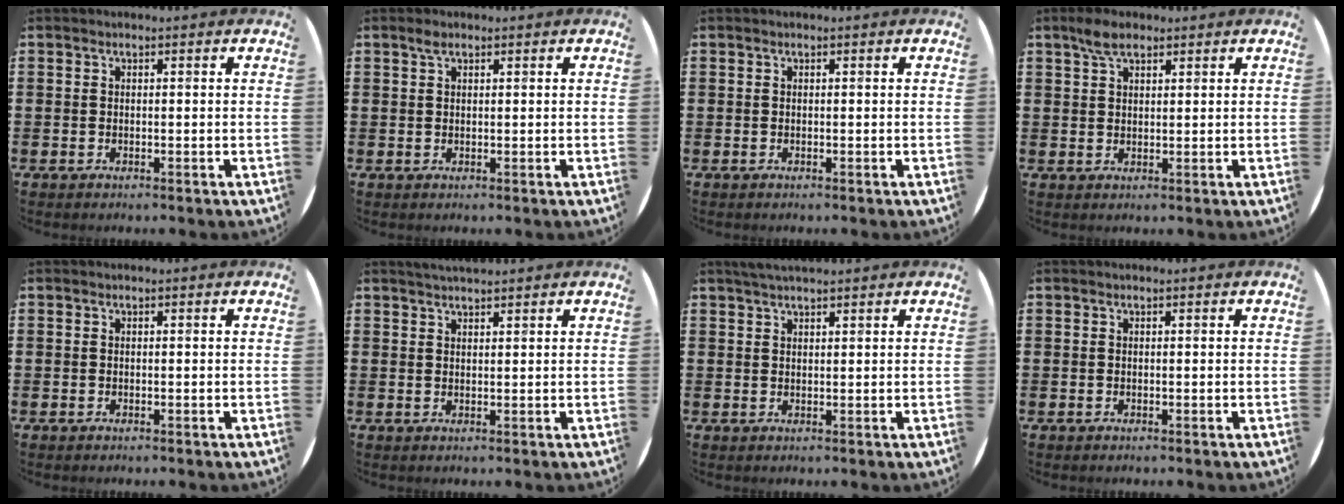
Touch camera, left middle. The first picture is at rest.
{"total": 1.2, "force": [0.8, 0.7, 0.5], "torque": [-0.003, 0.002, 0.012]}
{"total": 0.0}
{"total": 3.6, "force": [2.6, 1.7, 1.8], "torque": [-0.031, 0.005, 0.046]}
{"total": 0.0}
{"total": 2.1, "force": [2.0, 0.2, 0.4], "torque": [-0.009, 0.003, 0.037]}
{"total": 2.1, "force": [2.0, 0.3, 0.7], "torque": [-0.016, 0.005, 0.038]}
{"total": 0.0}